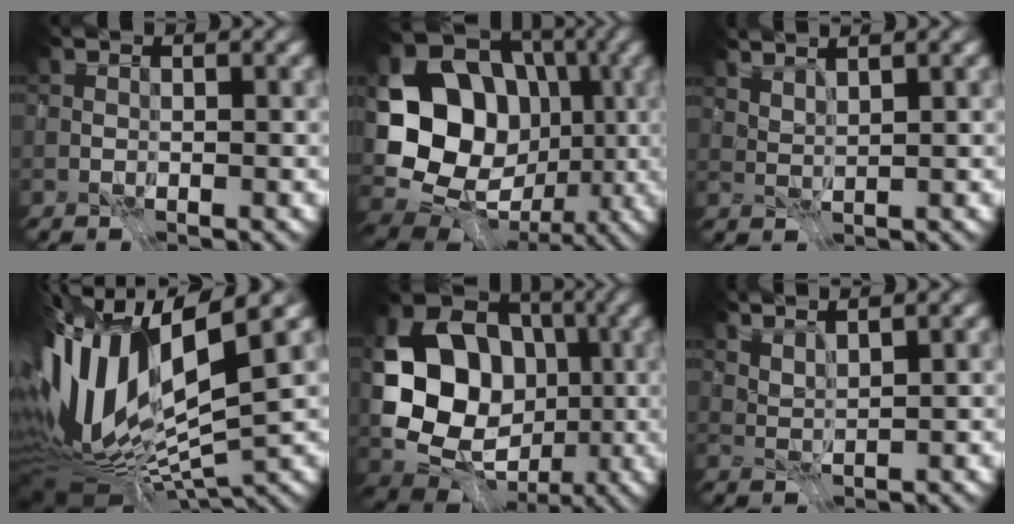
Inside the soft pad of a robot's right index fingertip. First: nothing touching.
{"total": 14.2, "force": [-0.6, 11.7, 8.1], "torque": [-0.133, -0.002, -0.027]}
{"total": 2.4, "force": [2.1, 0.4, 1.1], "torque": [-0.024, -0.003, 0.036]}
{"total": 14.3, "force": [0.3, 5.0, 13.4], "torque": [-0.294, -0.010, 0.015]}
{"total": 12.5, "force": [-0.6, 9.7, 7.8], "torque": [-0.134, 0.001, -0.023]}
{"total": 2.7, "force": [2.4, 0.4, 1.2], "torque": [-0.028, -0.005, 0.041]}